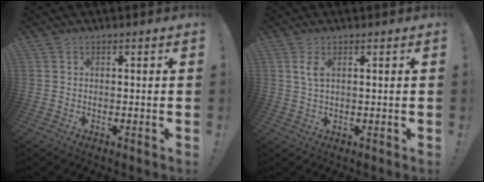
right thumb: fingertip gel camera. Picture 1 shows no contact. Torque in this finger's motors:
{"motor_torque": [-0.01, 0.17, 0.59, -0.16, 0.07]}